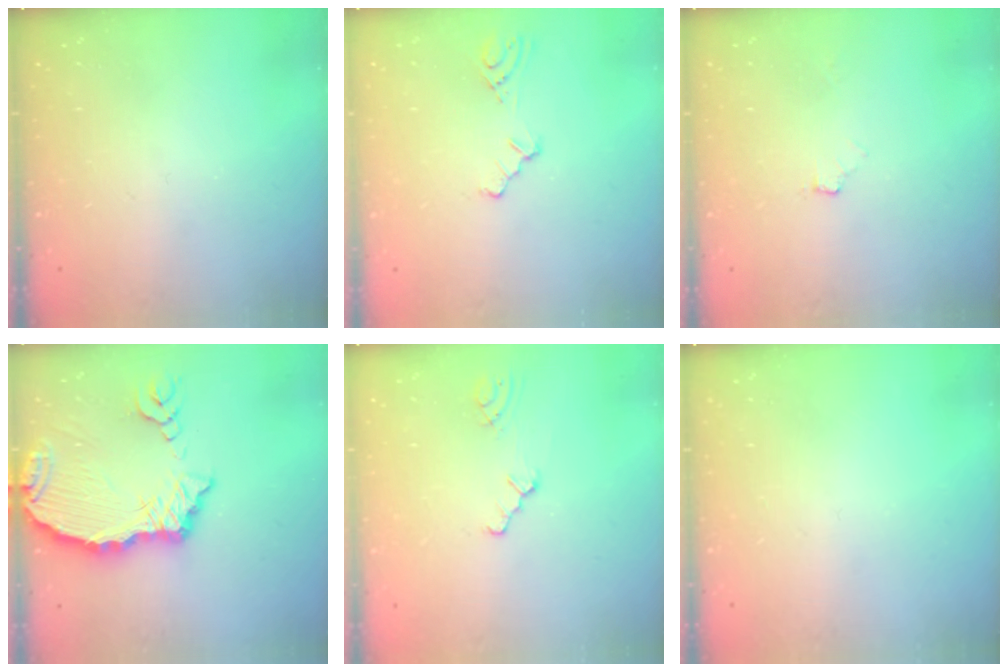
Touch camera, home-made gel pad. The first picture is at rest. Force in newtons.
{"total": 3.2, "press": 3.2, "slide": 0.7}
{"total": 3.9, "press": 2.3, "slide": 3.1}
{"total": 12.4, "press": 12.3, "slide": 1.5}
{"total": 1.2, "press": 1.1, "slide": 0.2}
{"total": 0.0}